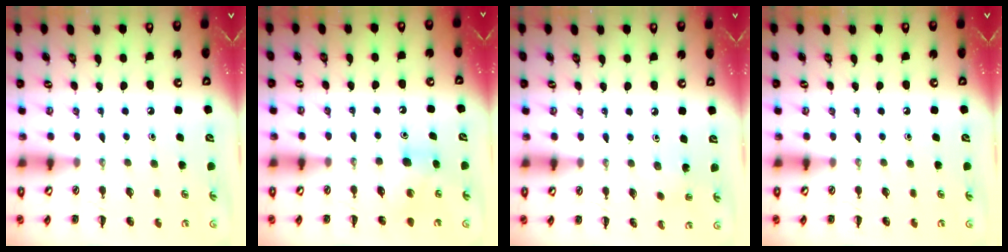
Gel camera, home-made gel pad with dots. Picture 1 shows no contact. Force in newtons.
{"total": 5.4, "press": 5.2, "slide": 1.5}
{"total": 1.1, "press": 1.0, "slide": 0.5}
{"total": 0.0}